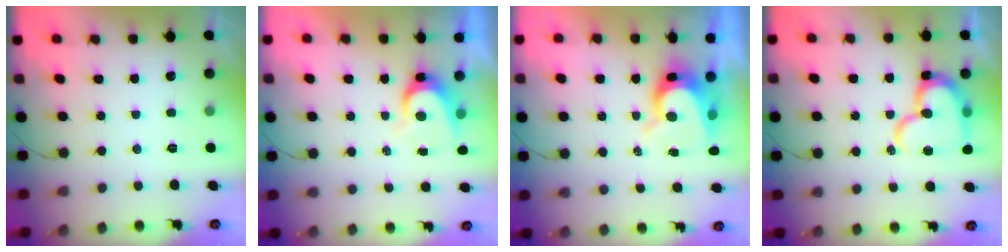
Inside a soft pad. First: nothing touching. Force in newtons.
{"total": 5.8, "press": 5.8, "slide": 0.6}
{"total": 8.5, "press": 8.5, "slide": 0.7}
{"total": 17.2, "press": 17.2, "slide": 1.5}